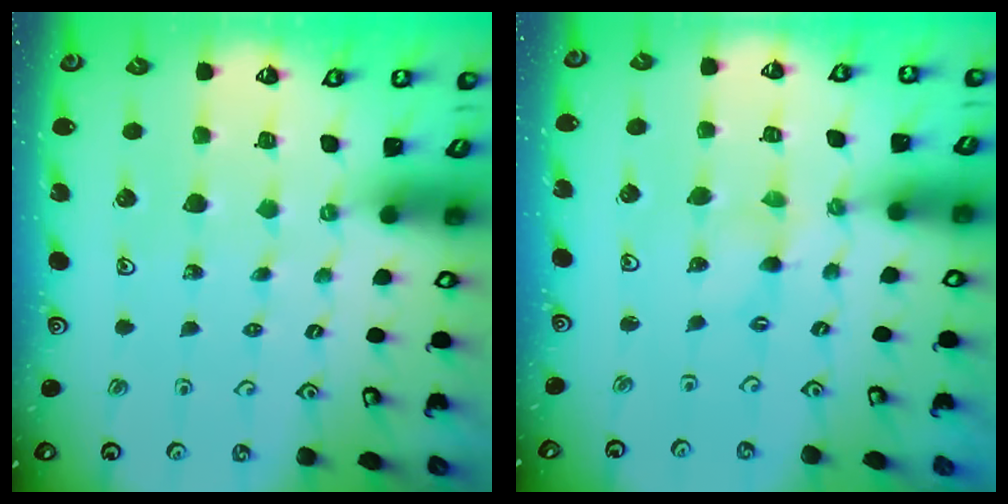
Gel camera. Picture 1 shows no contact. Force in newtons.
{"total": 0.0}